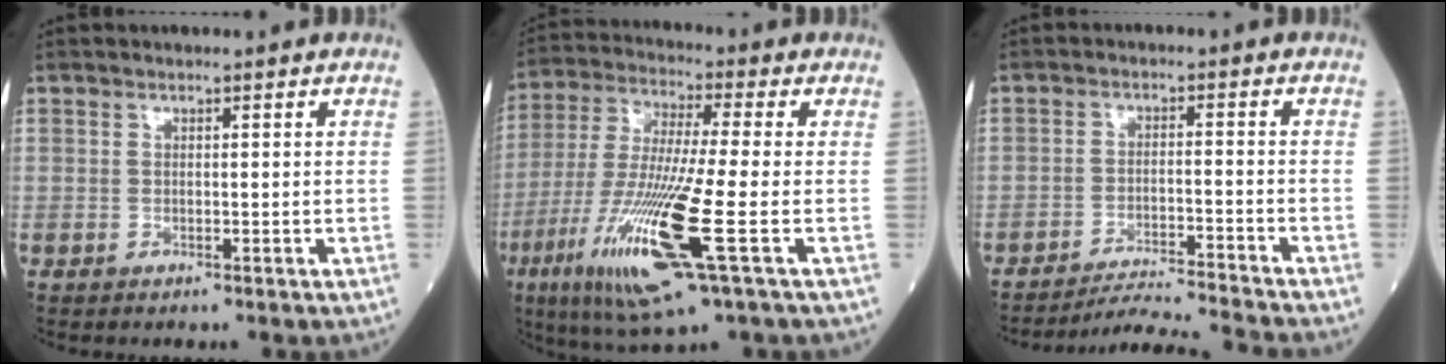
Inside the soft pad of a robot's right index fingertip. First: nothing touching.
{"total": 17.1, "force": [-6.1, 0.7, 15.9], "torque": [-0.344, -0.037, -0.115]}
{"total": 9.2, "force": [-8.7, -2.8, 0.8], "torque": [-0.012, -0.011, -0.147]}